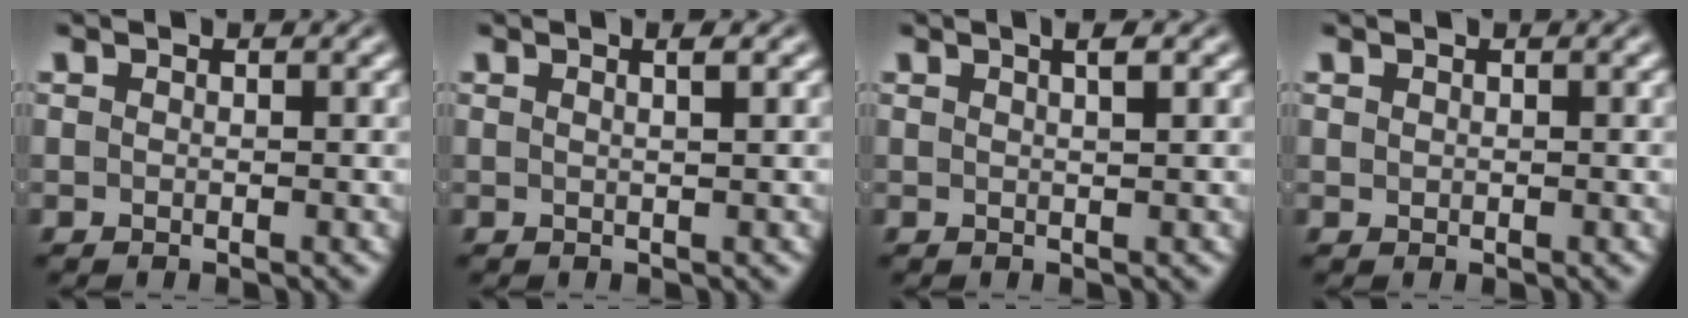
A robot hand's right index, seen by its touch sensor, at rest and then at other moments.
{"total": 1.4, "force": [0.5, -0.8, 1.1], "torque": [-0.014, -0.001, 0.011]}
{"total": 2.1, "force": [1.0, -0.4, 1.8], "torque": [-0.017, 0.005, 0.018]}
{"total": 0.6, "force": [0.2, -0.5, 0.0], "torque": [0.005, -0.003, 0.011]}